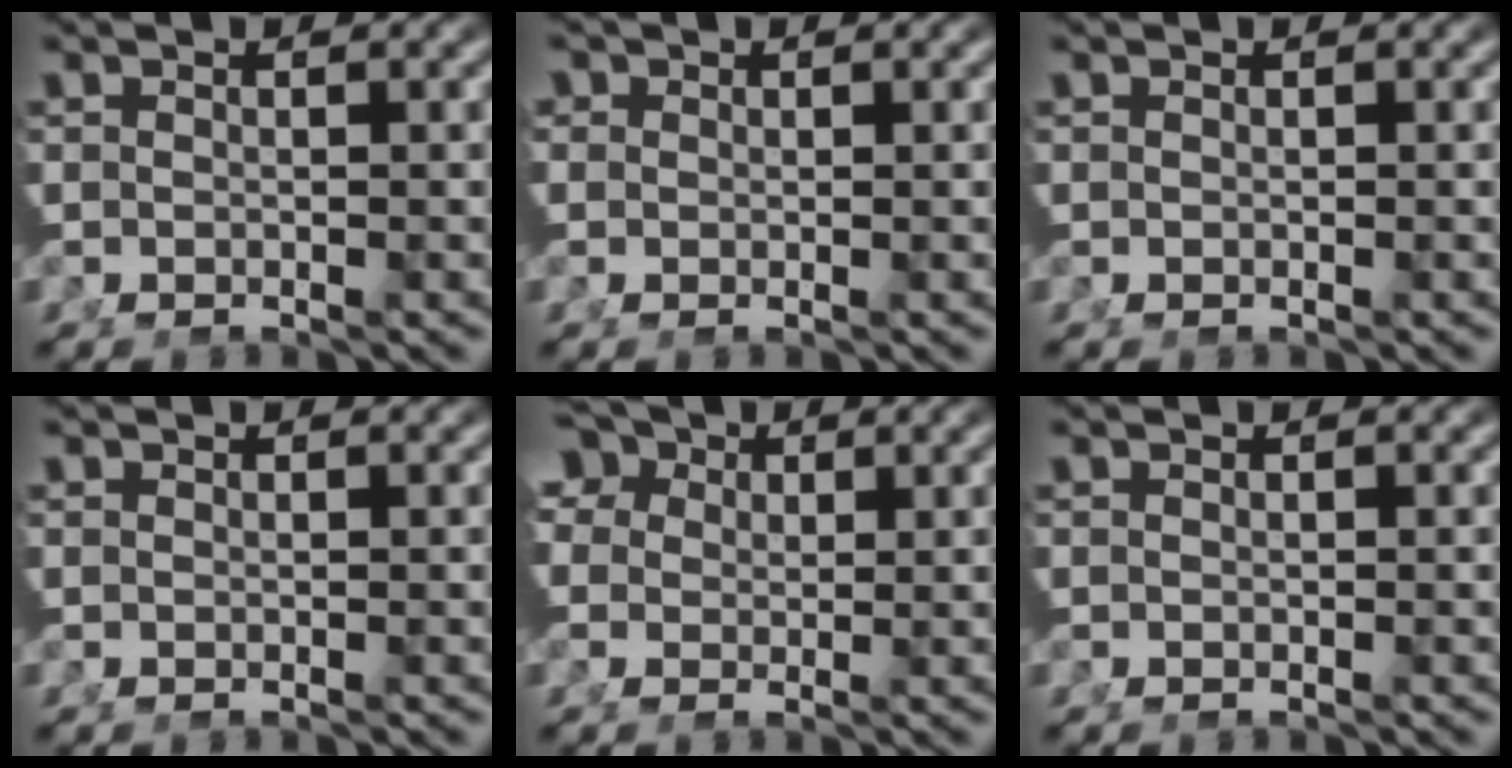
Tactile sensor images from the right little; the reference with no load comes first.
{"total": 1.6, "force": [0.2, 1.5, 0.4], "torque": [-0.019, -0.006, 0.004]}
{"total": 0.0}
{"total": 0.7, "force": [0.0, 0.7, -0.1], "torque": [-0.005, -0.005, 0.002]}
{"total": 6.8, "force": [2.9, 4.9, 3.7], "torque": [-0.066, -0.001, 0.044]}
{"total": 0.0}